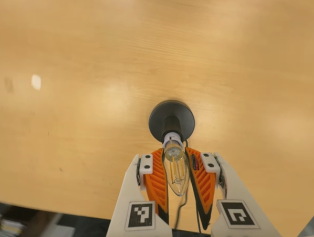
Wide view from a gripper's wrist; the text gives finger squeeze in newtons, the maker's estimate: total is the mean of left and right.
{"total": 21.1, "left": 19.7, "right": 22.4}